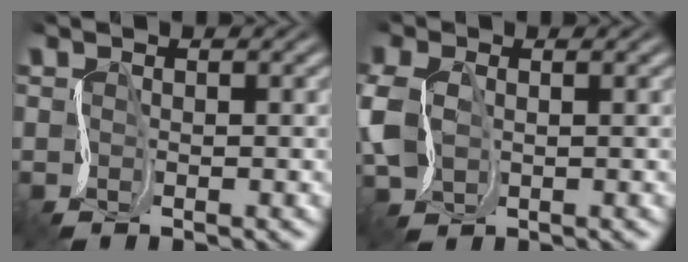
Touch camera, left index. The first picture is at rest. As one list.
[{"total": 4.2, "force": [0.5, 3.2, 2.7], "torque": [-0.081, 0.003, 0.016]}]